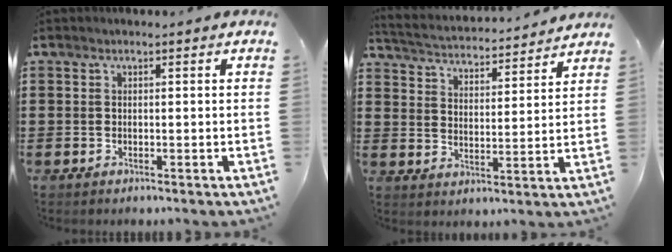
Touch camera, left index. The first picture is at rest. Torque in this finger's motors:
{"motor_torque": [0.08, -1.89, 0.01, 0.03]}